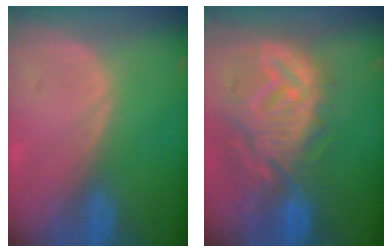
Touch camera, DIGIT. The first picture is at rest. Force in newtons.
{"total": 12.4, "press": 11.1, "slide": 5.5}